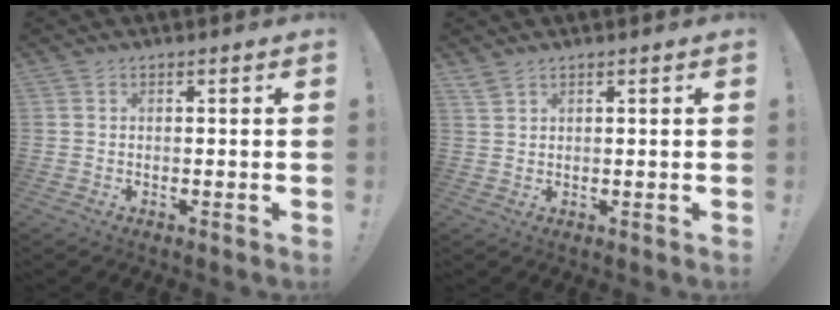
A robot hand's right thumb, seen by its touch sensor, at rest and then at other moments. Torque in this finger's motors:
{"motor_torque": [-0.53, 0.28, 0.09, 0.41, 0.00]}